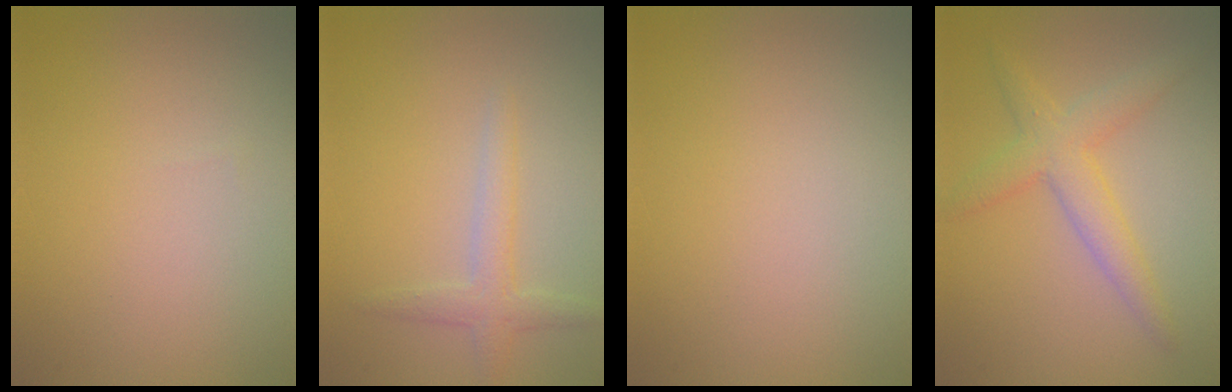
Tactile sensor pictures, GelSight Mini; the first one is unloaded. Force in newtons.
{"total": 1.9, "press": 1.9, "slide": 0.0}
{"total": 0.0}
{"total": 3.6, "press": 3.6, "slide": 0.0}